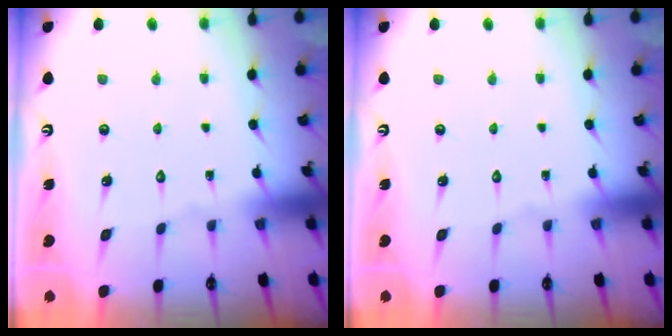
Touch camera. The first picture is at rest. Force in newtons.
{"total": 0.0}